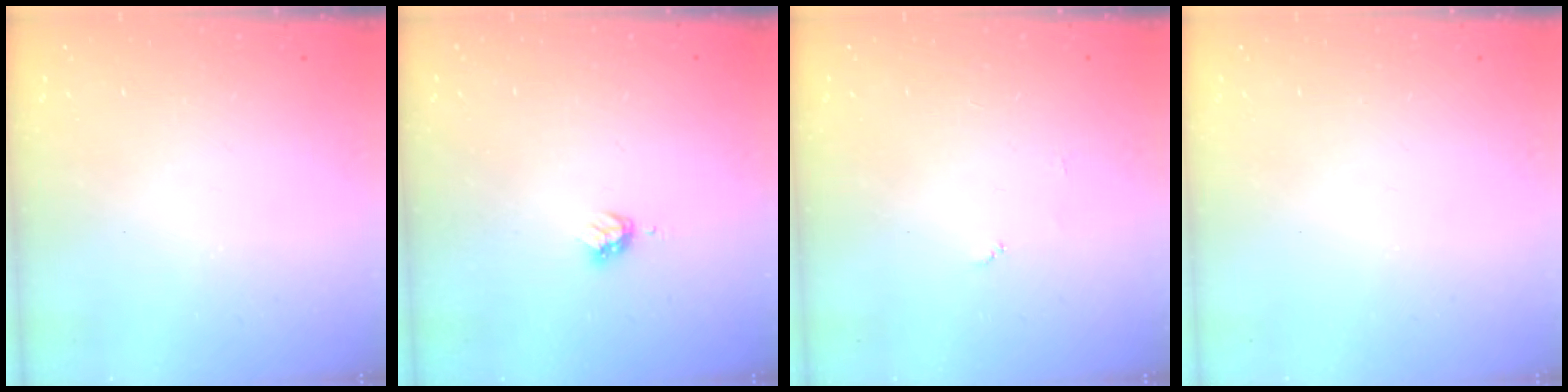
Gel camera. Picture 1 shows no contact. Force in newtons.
{"total": 2.9, "press": 2.8, "slide": 0.4}
{"total": 3.7, "press": 3.7, "slide": 0.4}
{"total": 0.0}